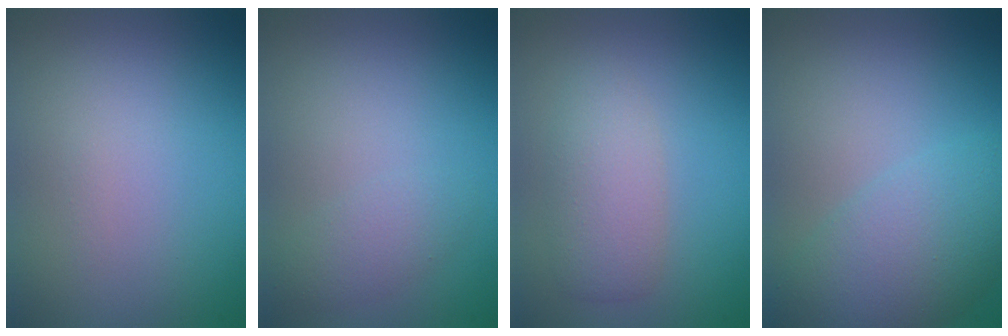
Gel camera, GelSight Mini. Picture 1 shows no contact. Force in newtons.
{"total": 1.6, "press": 1.6, "slide": 0.1}
{"total": 3.0, "press": 3.0, "slide": 0.3}
{"total": 6.4, "press": 6.4, "slide": 0.3}